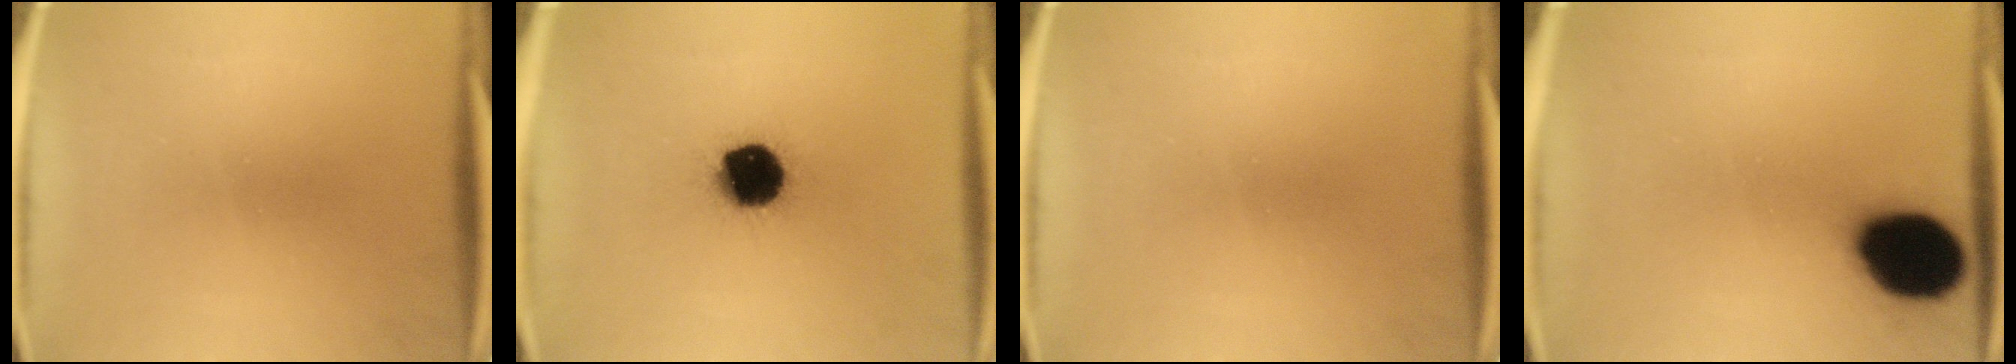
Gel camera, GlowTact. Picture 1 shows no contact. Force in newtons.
{"total": 16.1}
{"total": 0.0}
{"total": 18.6}